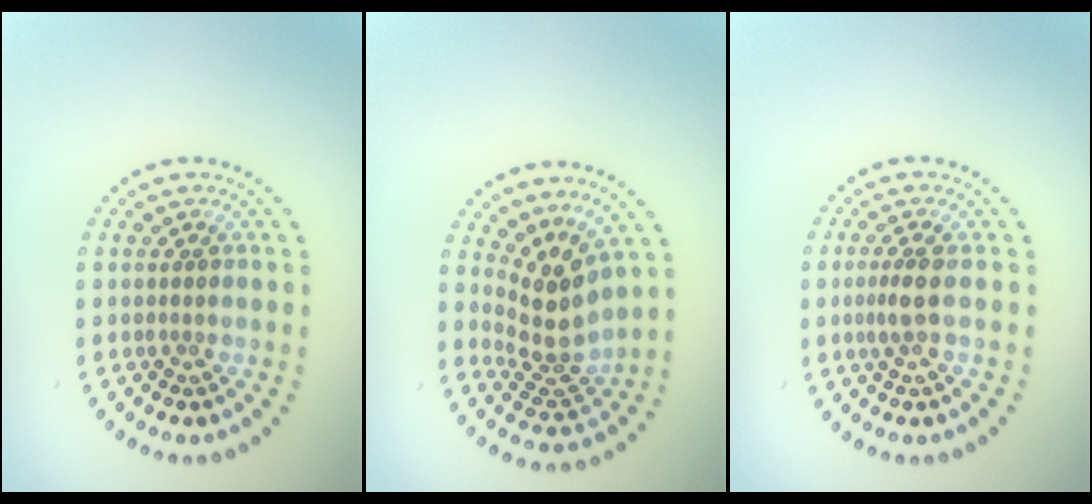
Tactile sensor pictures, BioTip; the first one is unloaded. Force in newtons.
{"total": 3.9, "press": 3.0, "slide": 2.5}
{"total": 1.8, "press": 1.5, "slide": 1.0}